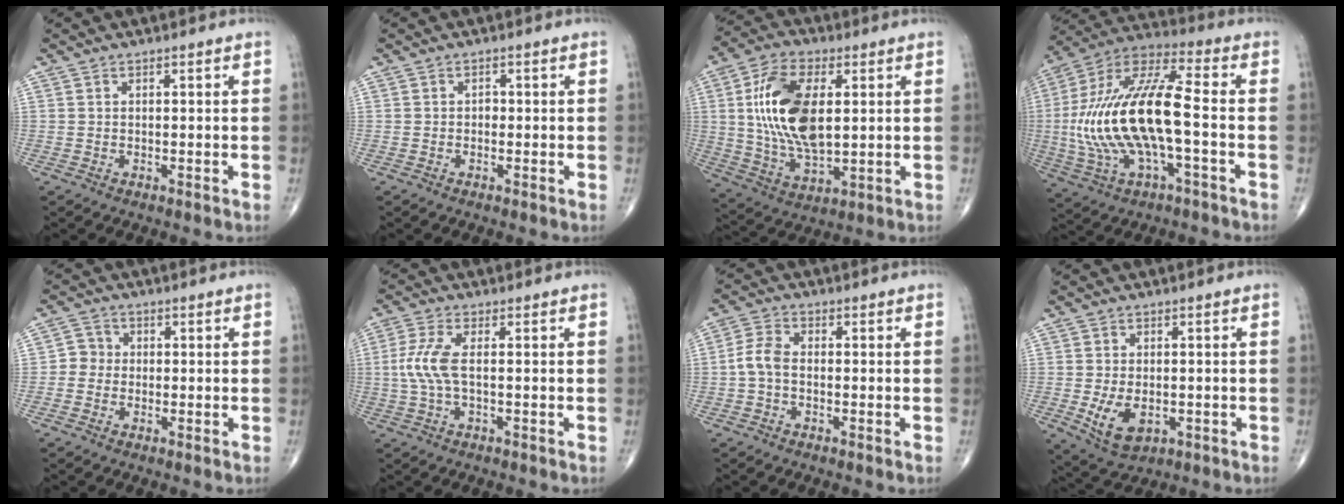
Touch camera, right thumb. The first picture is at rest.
{"total": 0.9, "force": [-0.2, 0.7, 0.5], "torque": [-0.001, 0.003, -0.008]}
{"total": 17.0, "force": [2.7, 8.7, 14.4], "torque": [-0.270, -0.008, 0.053]}
{"total": 22.1, "force": [-2.4, 7.8, 20.5], "torque": [-0.435, 0.035, -0.039]}
{"total": 3.0, "force": [-0.4, 2.8, 0.9], "torque": [0.005, 0.009, -0.018]}
{"total": 5.7, "force": [0.0, 1.8, 5.4], "torque": [-0.150, 0.007, -0.006]}
{"total": 4.2, "force": [-0.8, 2.5, 3.3], "torque": [-0.069, 0.013, -0.024]}
{"total": 6.8, "force": [-1.5, 4.1, 5.2], "torque": [-0.085, -0.008, -0.014]}